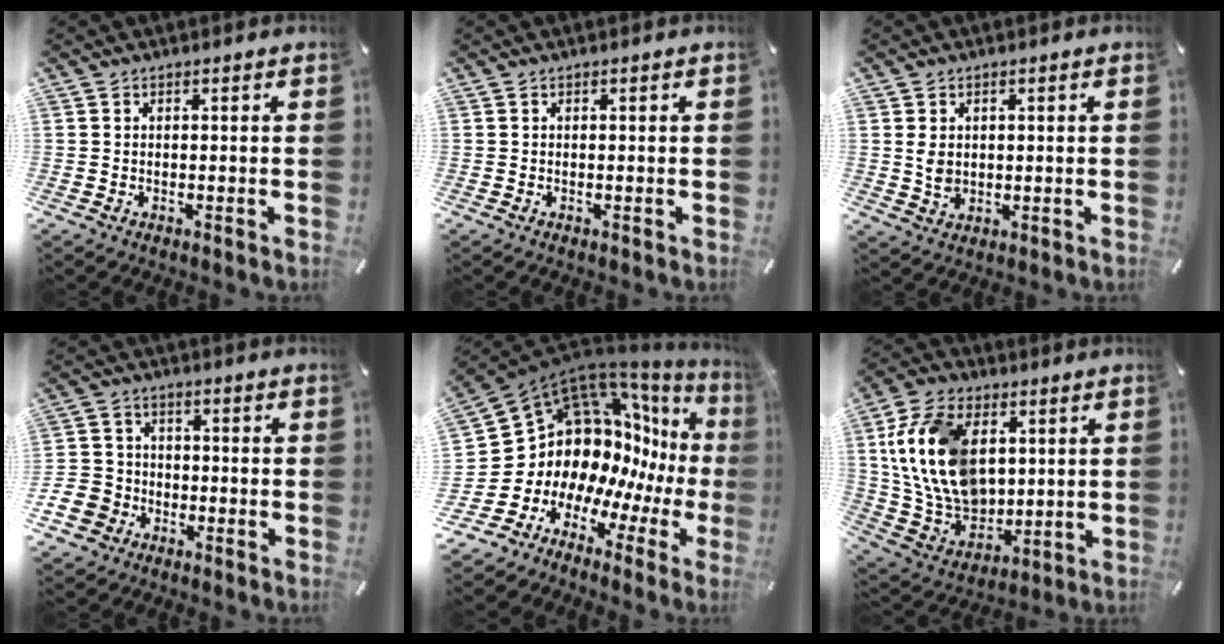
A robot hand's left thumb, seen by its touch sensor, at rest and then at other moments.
{"total": 0.0}
{"total": 4.0, "force": [0.5, 3.1, 2.3], "torque": [-0.053, -0.004, 0.006]}
{"total": 8.0, "force": [-3.5, 6.9, 2.2], "torque": [-0.069, 0.029, -0.067]}
{"total": 14.3, "force": [4.0, 12.0, 6.7], "torque": [-0.119, -0.110, 0.115]}
{"total": 19.3, "force": [4.7, 13.4, 13.0], "torque": [-0.292, -0.008, 0.086]}